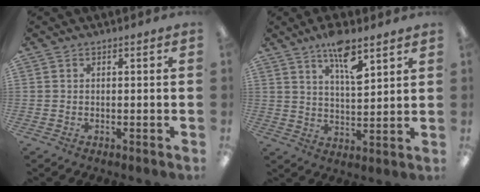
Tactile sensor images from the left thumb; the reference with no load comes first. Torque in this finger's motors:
{"motor_torque": [1.27, 1.11, 0.90, -0.58, 0.06]}